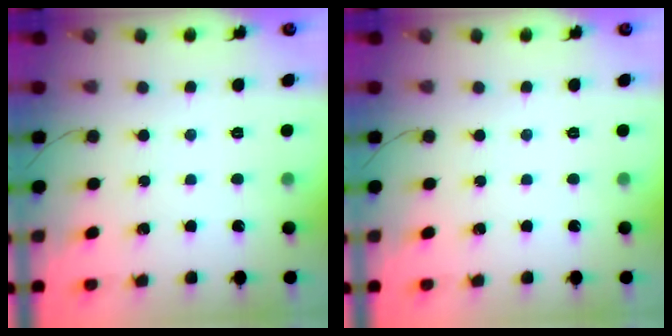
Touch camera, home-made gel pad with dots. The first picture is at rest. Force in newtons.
{"total": 0.0}